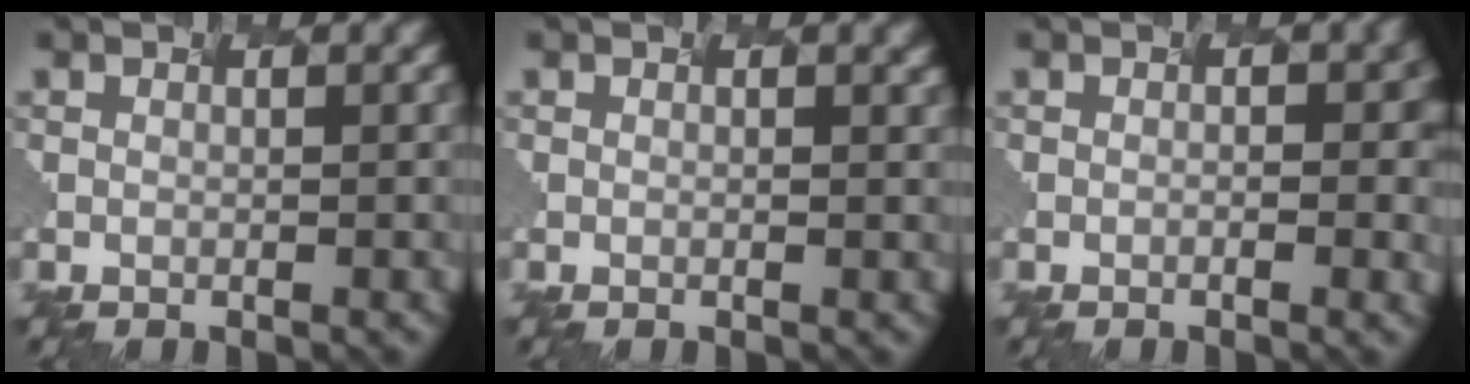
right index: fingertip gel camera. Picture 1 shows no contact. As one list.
[{"total": 0.6, "force": [0.4, 0.4, 0.3], "torque": [0.004, 0.004, -0.015]}, {"total": 1.4, "force": [-0.4, -0.1, 1.3], "torque": [-0.019, 0.004, 0.004]}]